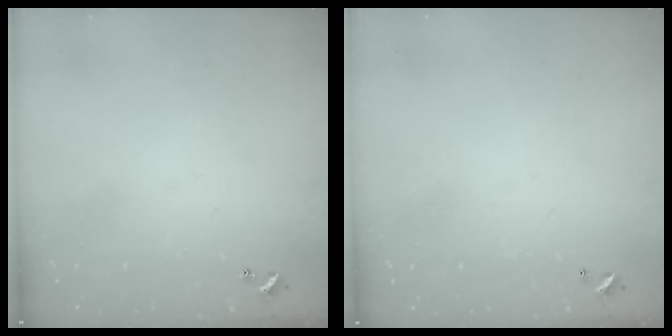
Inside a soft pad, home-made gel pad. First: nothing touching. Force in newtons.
{"total": 2.7, "press": 2.7, "slide": 0.1}